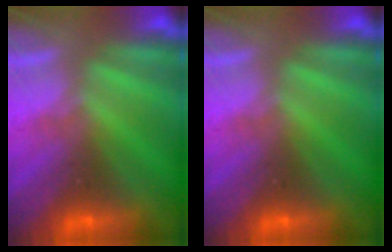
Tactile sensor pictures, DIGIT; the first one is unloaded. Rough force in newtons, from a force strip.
{"total": 0.0}